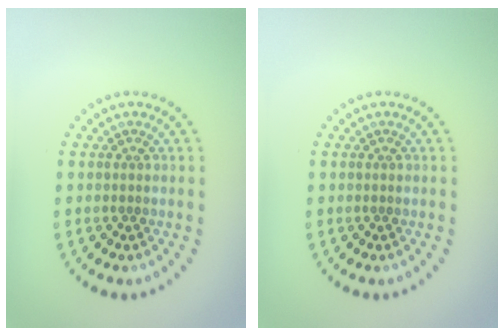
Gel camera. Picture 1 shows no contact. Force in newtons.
{"total": 0.0}